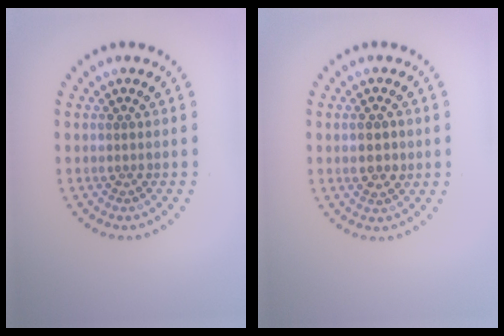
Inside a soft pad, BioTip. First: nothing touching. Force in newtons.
{"total": 1.7, "press": 1.7, "slide": 0.2}